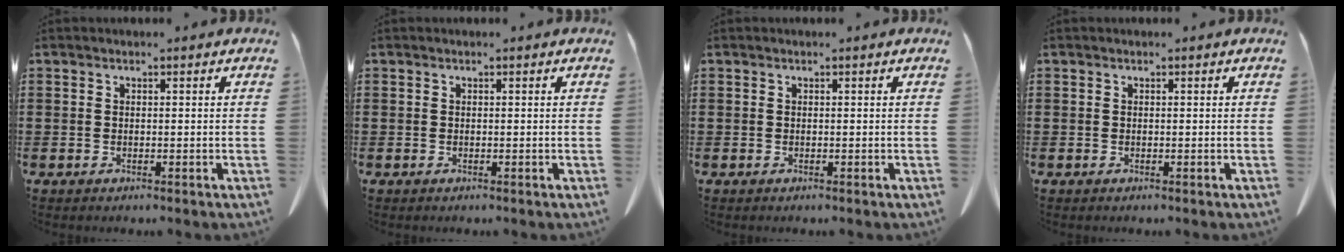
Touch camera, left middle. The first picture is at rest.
{"total": 0.0}
{"total": 0.0}
{"total": 0.0}